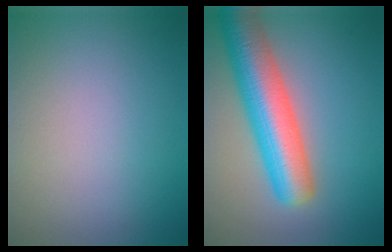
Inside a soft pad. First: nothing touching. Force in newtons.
{"total": 8.7, "press": 8.7, "slide": 0.4}